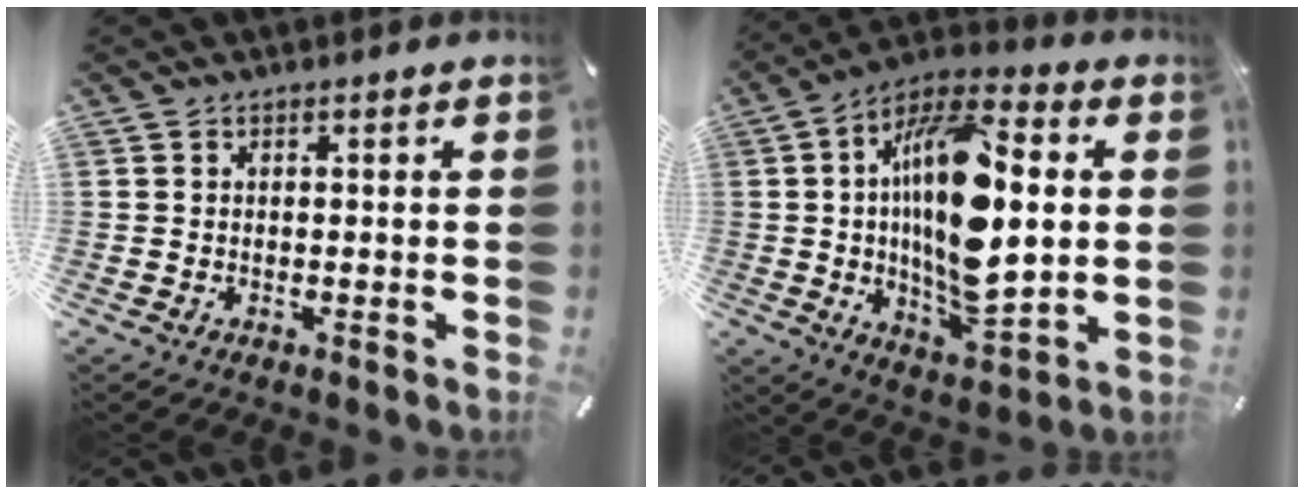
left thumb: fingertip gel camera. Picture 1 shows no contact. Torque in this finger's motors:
{"motor_torque": [1.09, 1.50, 2.79, 0.01, 0.42]}